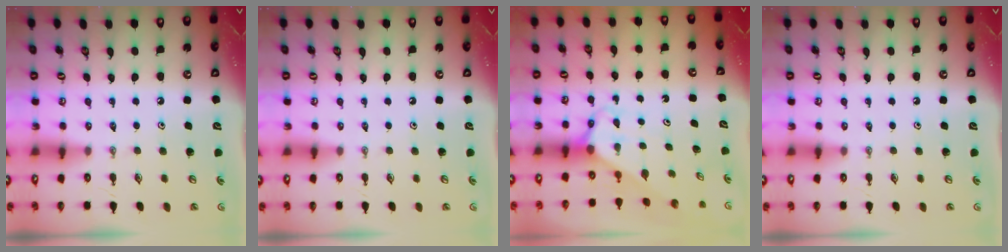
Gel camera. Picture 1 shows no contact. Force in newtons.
{"total": 0.0}
{"total": 2.5, "press": 2.5, "slide": 0.2}
{"total": 0.0}